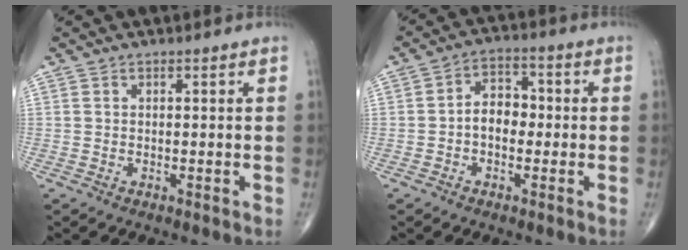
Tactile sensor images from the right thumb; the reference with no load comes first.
{"total": 6.2, "force": [-0.7, 4.4, 4.4], "torque": [-0.049, 0.024, -0.021]}